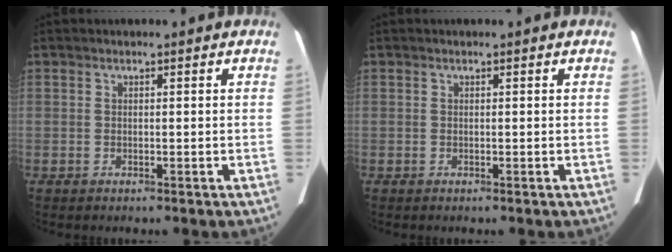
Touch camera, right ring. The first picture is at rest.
{"total": 0.0}